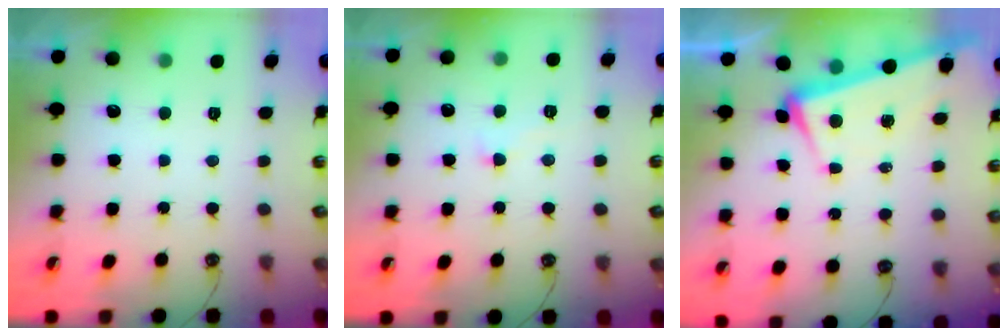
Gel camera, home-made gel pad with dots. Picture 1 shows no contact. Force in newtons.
{"total": 2.9, "press": 2.8, "slide": 0.6}
{"total": 3.9, "press": 3.6, "slide": 1.4}